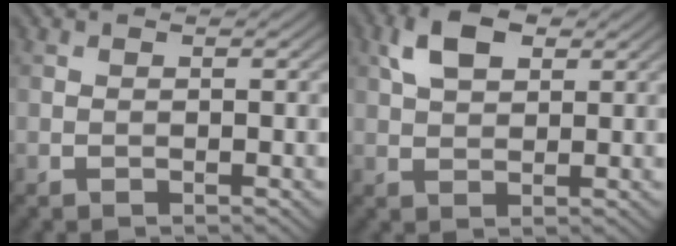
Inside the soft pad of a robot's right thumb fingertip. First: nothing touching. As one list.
[{"total": 5.5, "force": [2.4, 3.1, 3.8], "torque": [-0.082, 0.008, 0.040]}]